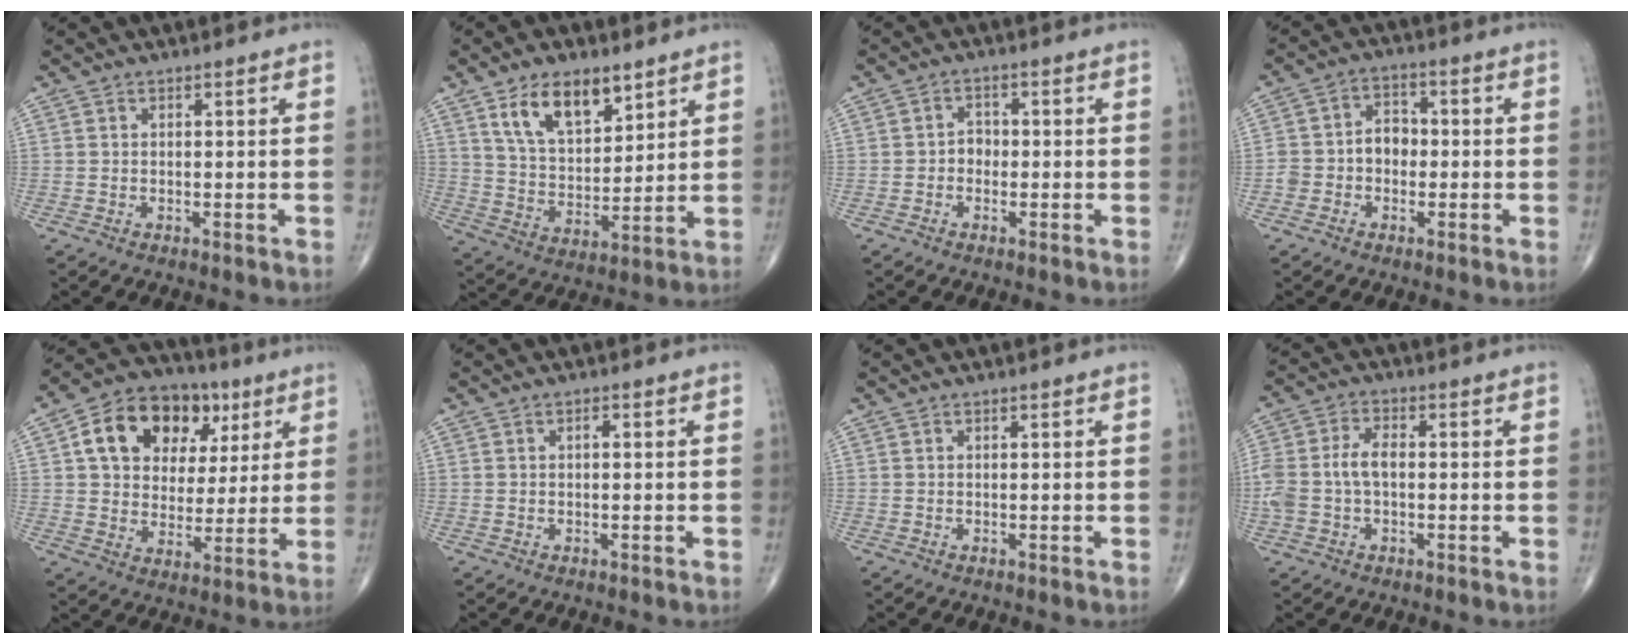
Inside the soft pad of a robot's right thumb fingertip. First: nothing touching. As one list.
[{"total": 12.5, "force": [7.2, 6.3, 8.0], "torque": [-0.117, -0.039, 0.140]}, {"total": 2.4, "force": [-0.6, 1.9, 1.2], "torque": [-0.002, 0.009, -0.017]}, {"total": 6.2, "force": [-1.0, 4.9, 3.5], "torque": [-0.042, 0.032, -0.027]}, {"total": 17.6, "force": [6.2, 12.8, 10.4], "torque": [-0.135, 0.008, 0.100]}, {"total": 0.9, "force": [0.1, 0.4, 0.8], "torque": [-0.014, 0.002, 0.000]}, {"total": 0.0}, {"total": 7.4, "force": [-0.6, 4.4, 5.9], "torque": [-0.141, 0.024, -0.014]}]